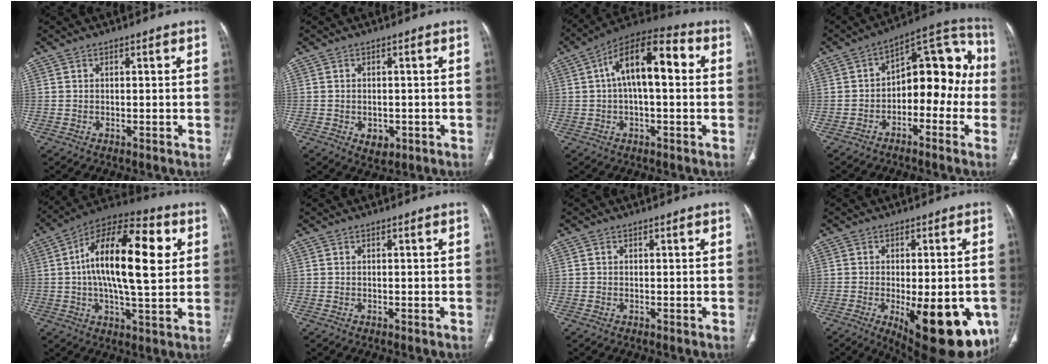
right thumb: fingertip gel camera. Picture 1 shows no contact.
{"total": 3.4, "force": [-1.1, 2.4, 2.1], "torque": [-0.021, 0.002, -0.006]}
{"total": 15.1, "force": [2.4, 6.6, 13.3], "torque": [-0.213, 0.040, 0.033]}
{"total": 14.7, "force": [-2.4, 9.0, 11.4], "torque": [-0.107, 0.061, -0.048]}
{"total": 21.4, "force": [3.8, 8.4, 19.3], "torque": [-0.301, 0.017, 0.048]}
{"total": 0.0}
{"total": 0.0}
{"total": 21.4, "force": [-7.3, 8.7, 18.2], "torque": [-0.180, -0.014, -0.077]}